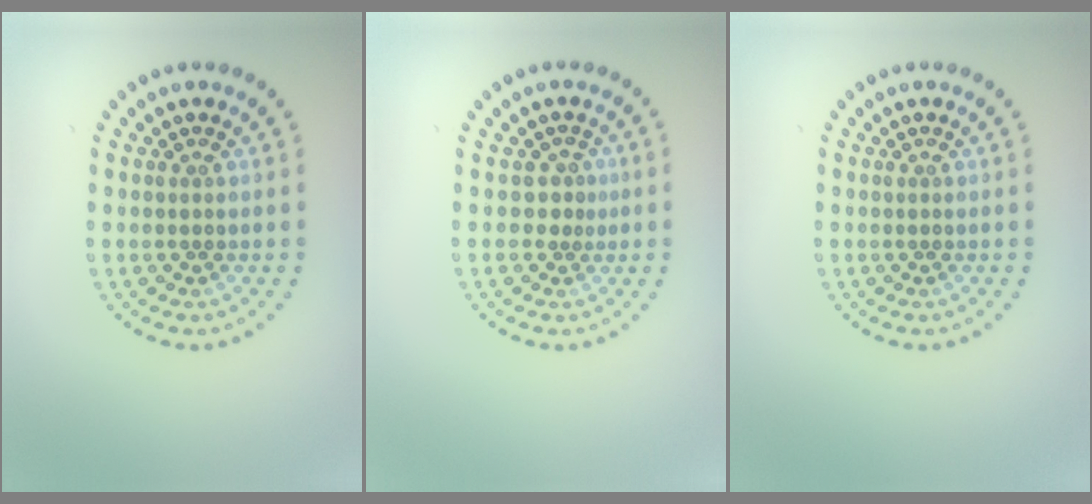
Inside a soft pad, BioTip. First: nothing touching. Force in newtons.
{"total": 1.2, "press": 0.6, "slide": 1.0}
{"total": 0.0}